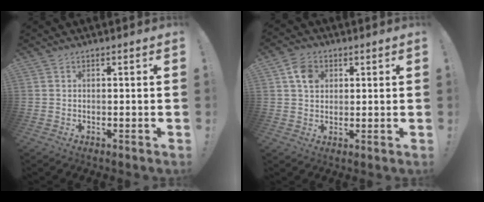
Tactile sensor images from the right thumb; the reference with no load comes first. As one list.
[{"total": 7.0, "force": [2.5, 5.7, 3.2], "torque": [-0.049, 0.002, 0.049]}]